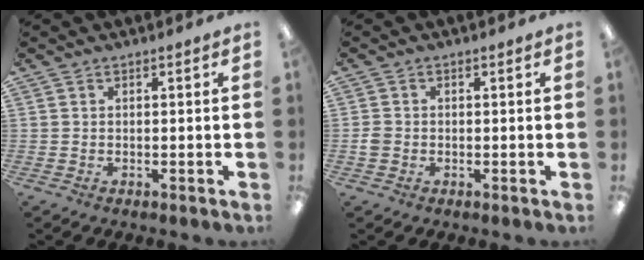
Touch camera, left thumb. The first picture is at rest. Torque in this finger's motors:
{"motor_torque": [-0.20, 0.18, 0.13, -0.07, 0.00]}